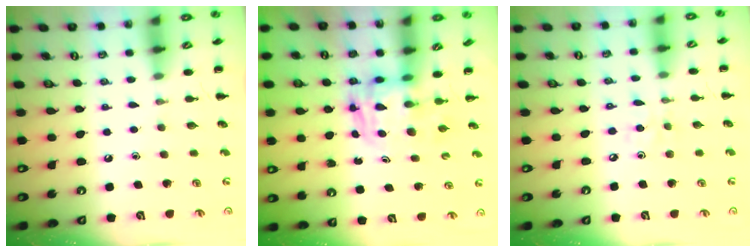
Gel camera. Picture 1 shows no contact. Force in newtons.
{"total": 2.6, "press": 2.6, "slide": 0.2}
{"total": 2.1, "press": 2.1, "slide": 0.6}